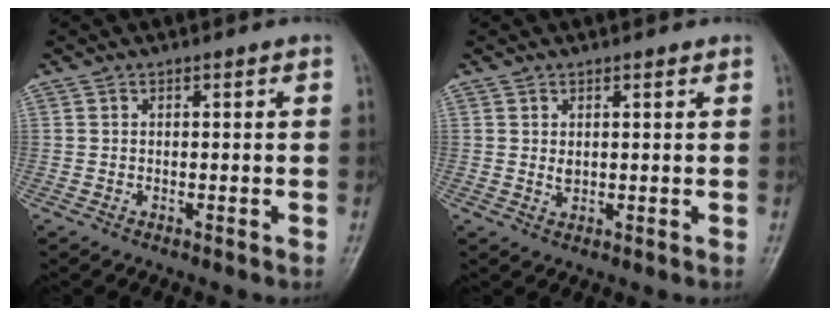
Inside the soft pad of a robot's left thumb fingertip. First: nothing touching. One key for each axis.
{"total": 1.7, "fx": 0.8, "fy": 1.0, "fz": 1.2, "tx": -0.016, "ty": -0.007, "tz": 0.017}